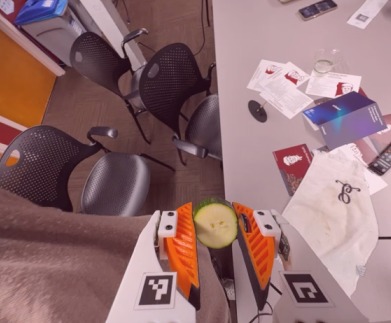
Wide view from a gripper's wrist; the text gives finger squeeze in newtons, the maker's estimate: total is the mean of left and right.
{"total": 9.6, "left": 9.2, "right": 10.0}